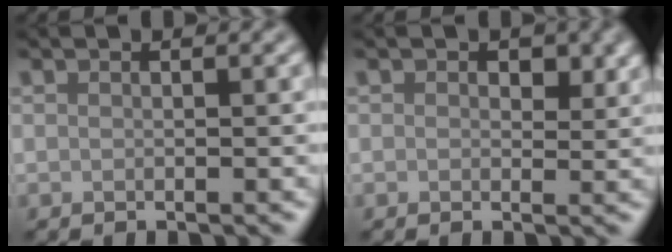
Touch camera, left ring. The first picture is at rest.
{"total": 1.6, "force": [0.6, 1.1, 1.1], "torque": [-0.014, -0.007, 0.007]}